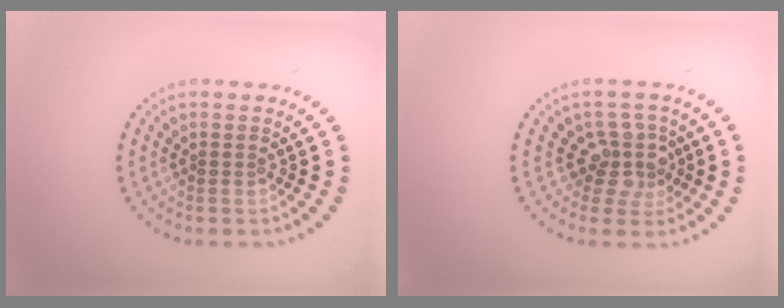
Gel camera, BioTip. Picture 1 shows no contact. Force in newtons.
{"total": 3.1, "press": 2.5, "slide": 1.9}